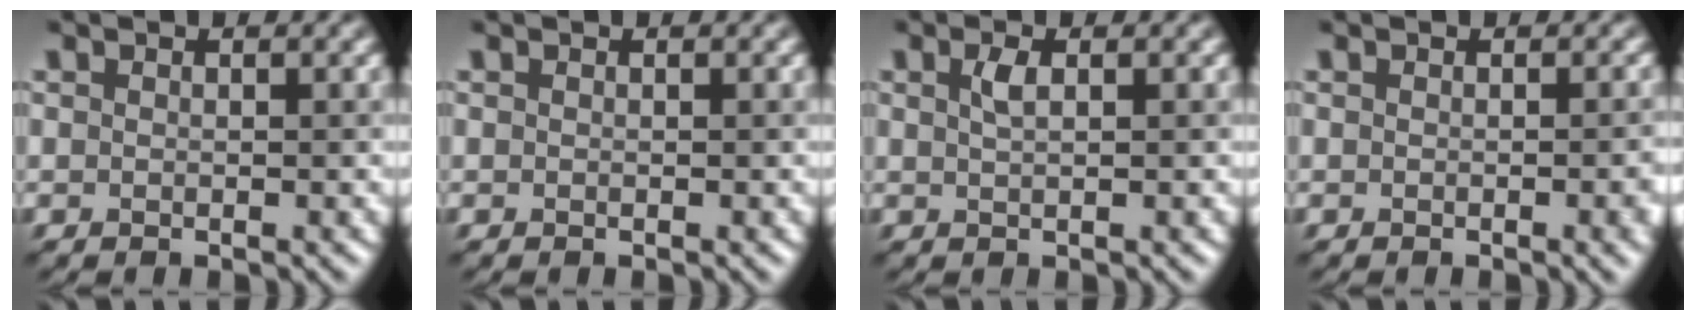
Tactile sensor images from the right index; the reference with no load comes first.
{"total": 0.0}
{"total": 1.4, "force": [0.6, 0.4, 1.2], "torque": [-0.025, 0.003, 0.011]}
{"total": 2.1, "force": [-0.3, 0.5, 2.1], "torque": [-0.019, 0.000, -0.004]}